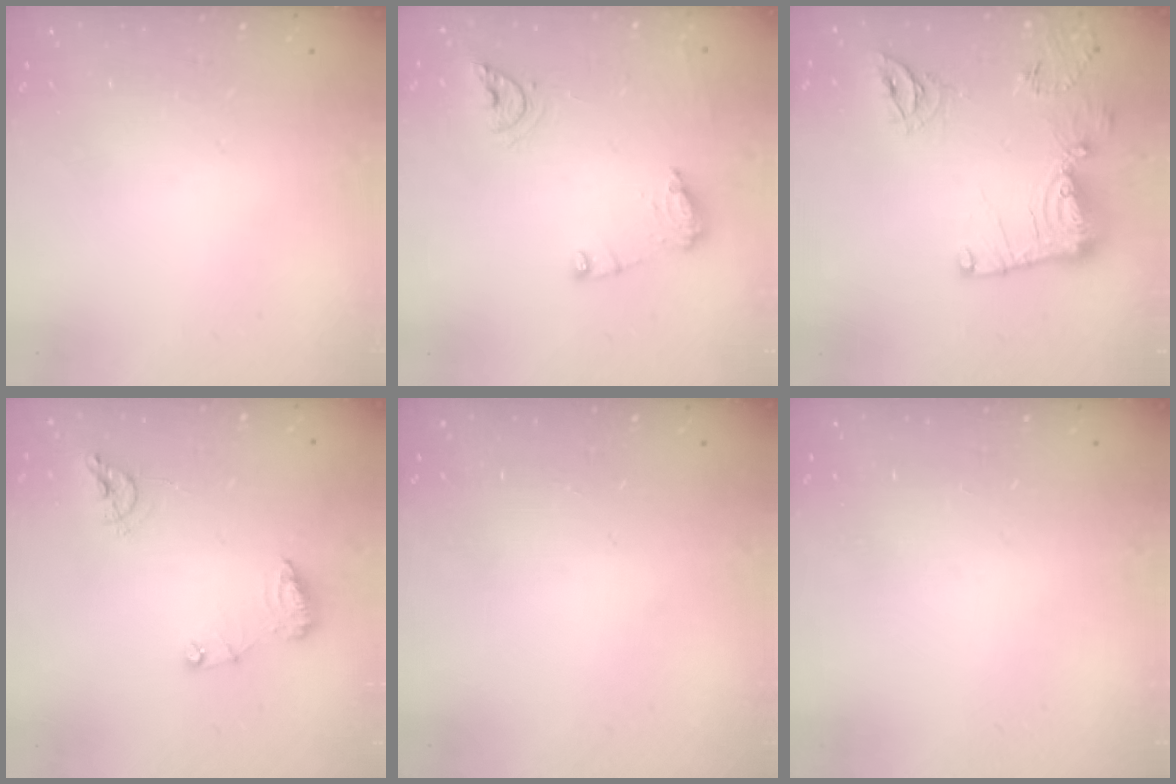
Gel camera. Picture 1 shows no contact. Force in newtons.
{"total": 10.3, "press": 10.2, "slide": 1.1}
{"total": 13.7, "press": 13.6, "slide": 1.4}
{"total": 8.9, "press": 8.9, "slide": 1.0}
{"total": 0.0}
{"total": 0.0}